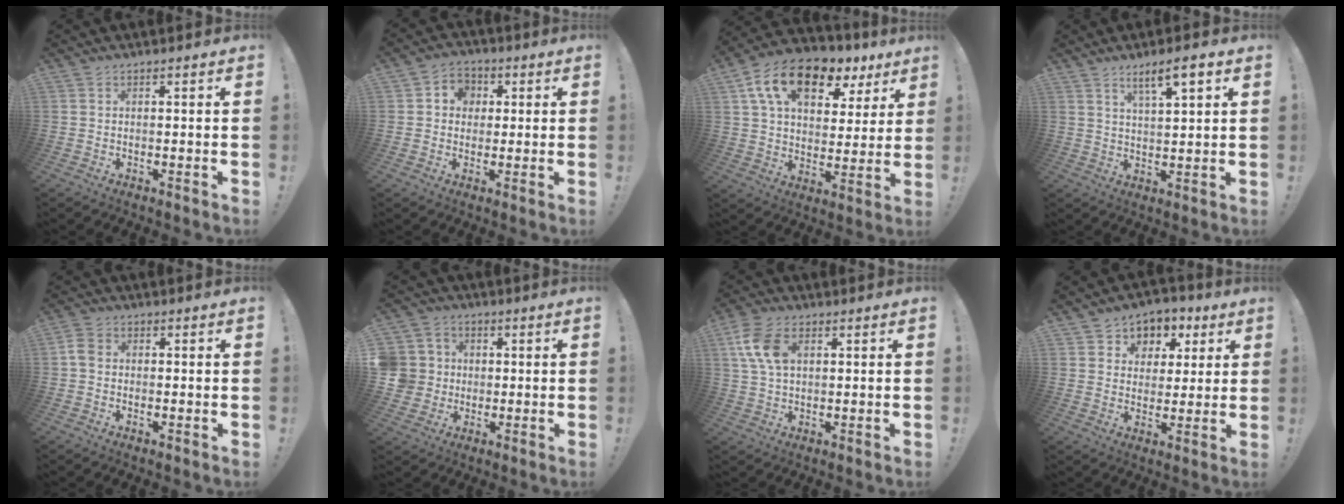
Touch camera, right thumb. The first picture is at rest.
{"total": 6.1, "force": [0.4, 5.7, 2.1], "torque": [-0.027, 0.005, 0.010]}
{"total": 16.7, "force": [9.3, 9.3, 10.3], "torque": [-0.165, -0.048, 0.164]}
{"total": 7.2, "force": [4.5, 1.2, 5.4], "torque": [-0.079, -0.025, 0.071]}
{"total": 3.8, "force": [0.1, 3.1, 2.3], "torque": [-0.045, 0.008, 0.004]}
{"total": 9.3, "force": [0.6, 8.9, 2.6], "torque": [-0.053, 0.005, 0.018]}
{"total": 9.9, "force": [3.2, 6.0, 7.2], "torque": [-0.151, 0.004, 0.061]}
{"total": 6.6, "force": [2.0, 6.1, 1.3], "torque": [-0.008, -0.017, 0.041]}